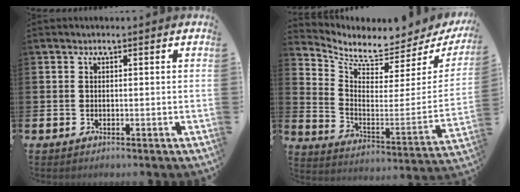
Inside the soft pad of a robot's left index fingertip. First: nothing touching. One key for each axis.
{"total": 6.1, "fx": 5.6, "fy": 1.9, "fz": 1.5, "tx": -0.058, "ty": -0.059, "tz": 0.093}